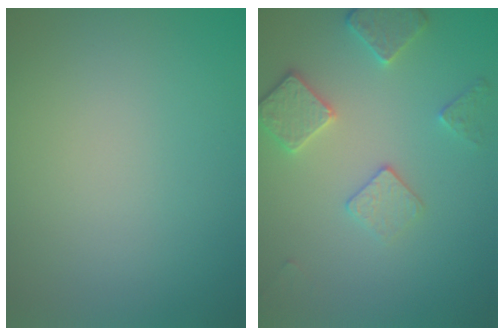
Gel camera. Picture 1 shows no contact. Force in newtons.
{"total": 3.5, "press": 3.1, "slide": 1.7}